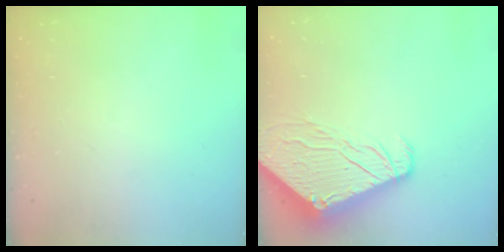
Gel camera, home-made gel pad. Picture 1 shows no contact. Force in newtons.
{"total": 10.1, "press": 10.0, "slide": 1.1}